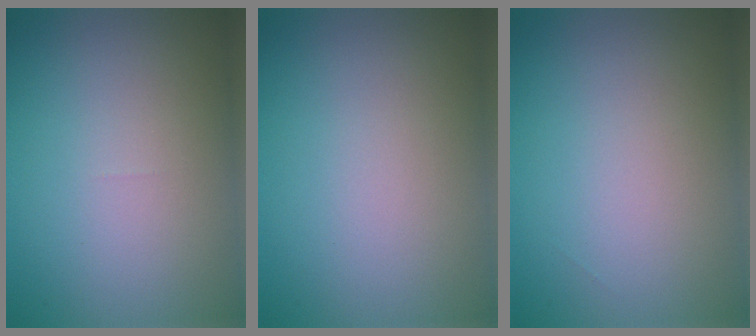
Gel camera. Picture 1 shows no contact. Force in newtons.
{"total": 0.0}
{"total": 0.0}